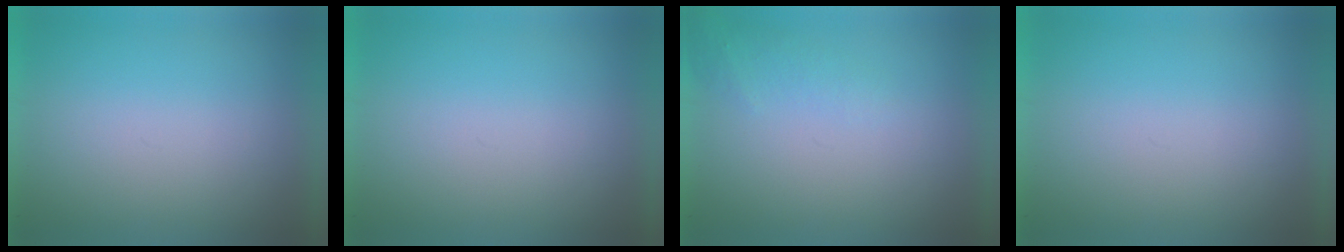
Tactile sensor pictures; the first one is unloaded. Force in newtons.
{"total": 0.0}
{"total": 1.4}
{"total": 0.0}